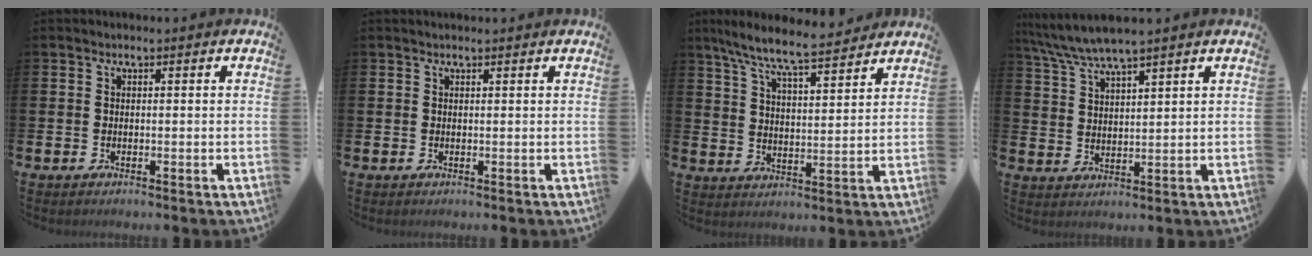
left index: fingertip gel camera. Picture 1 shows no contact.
{"total": 0.5, "force": [0.5, 0.0, 0.1], "torque": [0.008, -0.003, 0.008]}
{"total": 8.5, "force": [7.8, 0.7, 3.2], "torque": [-0.092, -0.044, 0.139]}
{"total": 5.5, "force": [5.1, 0.1, 2.0], "torque": [-0.059, -0.020, 0.092]}